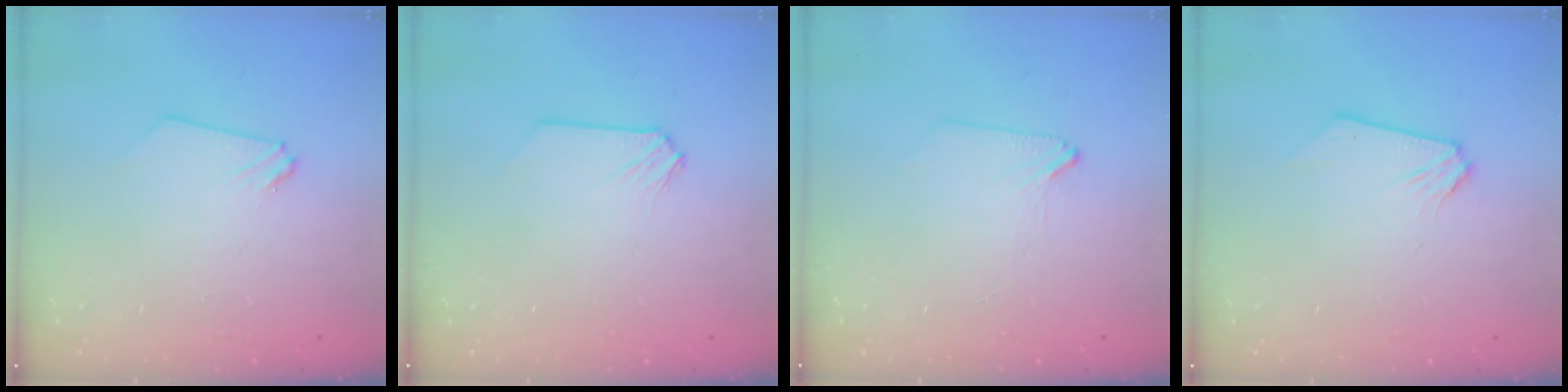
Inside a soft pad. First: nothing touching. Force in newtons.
{"total": 0.0}
{"total": 1.2, "press": 1.2, "slide": 0.3}
{"total": 0.0}